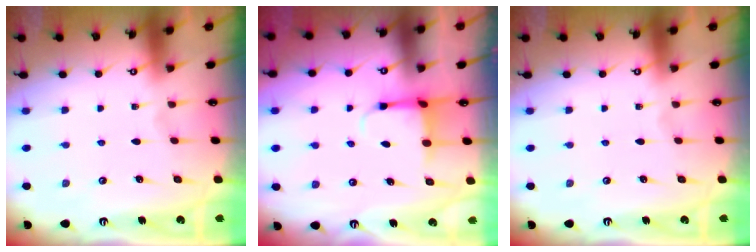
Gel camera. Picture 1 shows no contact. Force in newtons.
{"total": 3.8, "press": 3.6, "slide": 1.3}
{"total": 0.0}